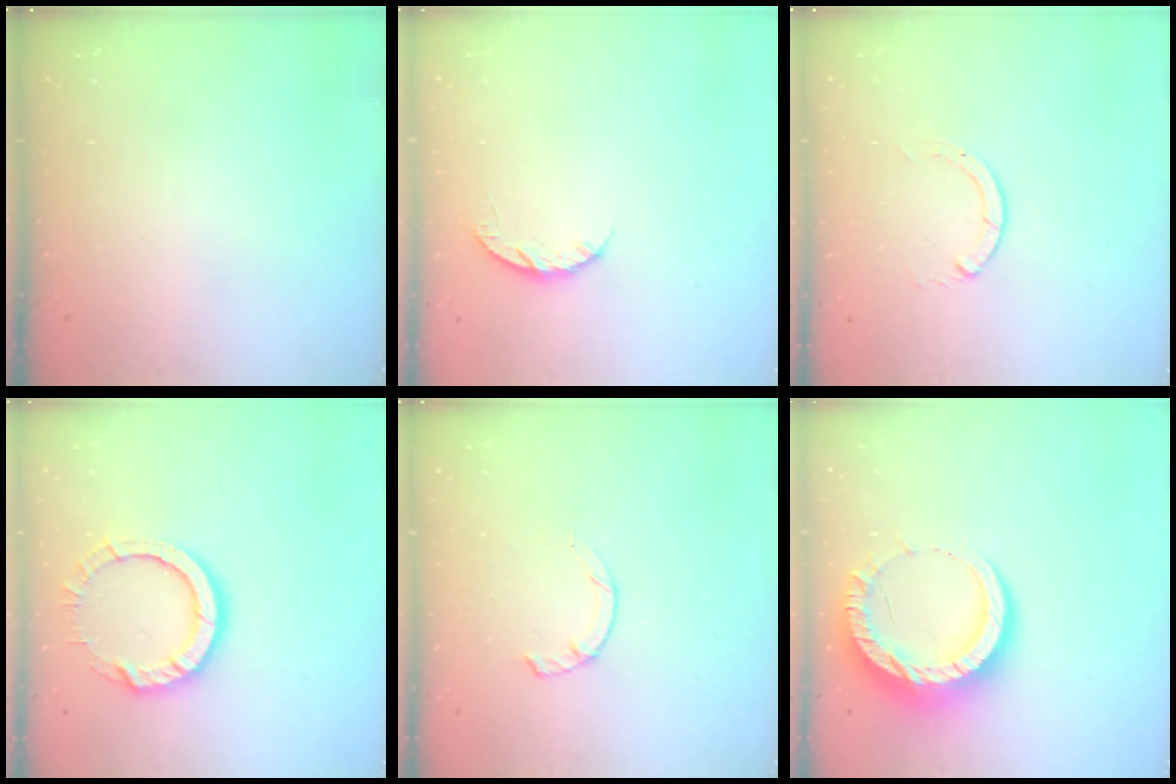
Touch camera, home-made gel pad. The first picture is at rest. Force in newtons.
{"total": 5.0, "press": 4.9, "slide": 0.6}
{"total": 0.0}
{"total": 9.8, "press": 9.8, "slide": 0.4}
{"total": 2.3, "press": 2.3, "slide": 0.4}
{"total": 14.8, "press": 14.8, "slide": 0.8}